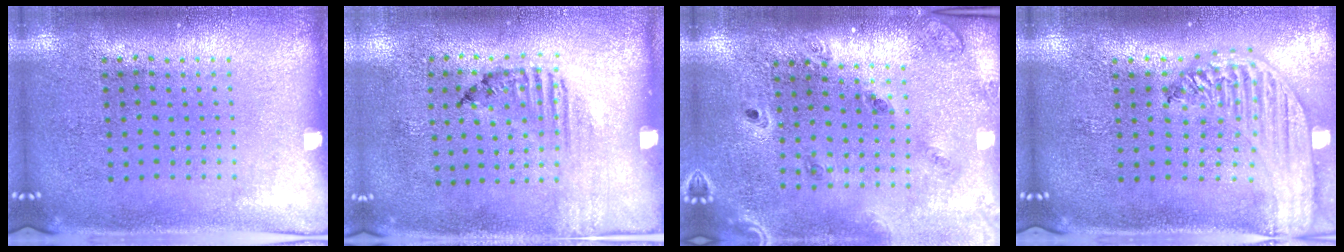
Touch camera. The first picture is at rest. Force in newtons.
{"total": 1.6, "press": 1.0, "slide": 1.3}
{"total": 1.3, "press": 1.3, "slide": 0.2}
{"total": 2.9, "press": 2.4, "slide": 1.7}